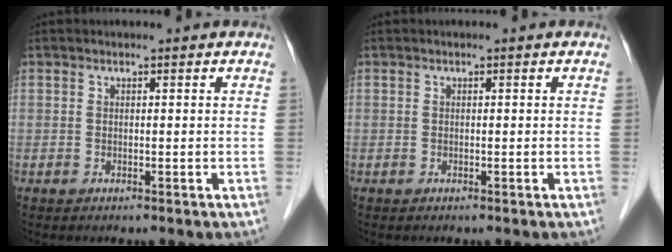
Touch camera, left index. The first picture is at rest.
{"total": 0.0}